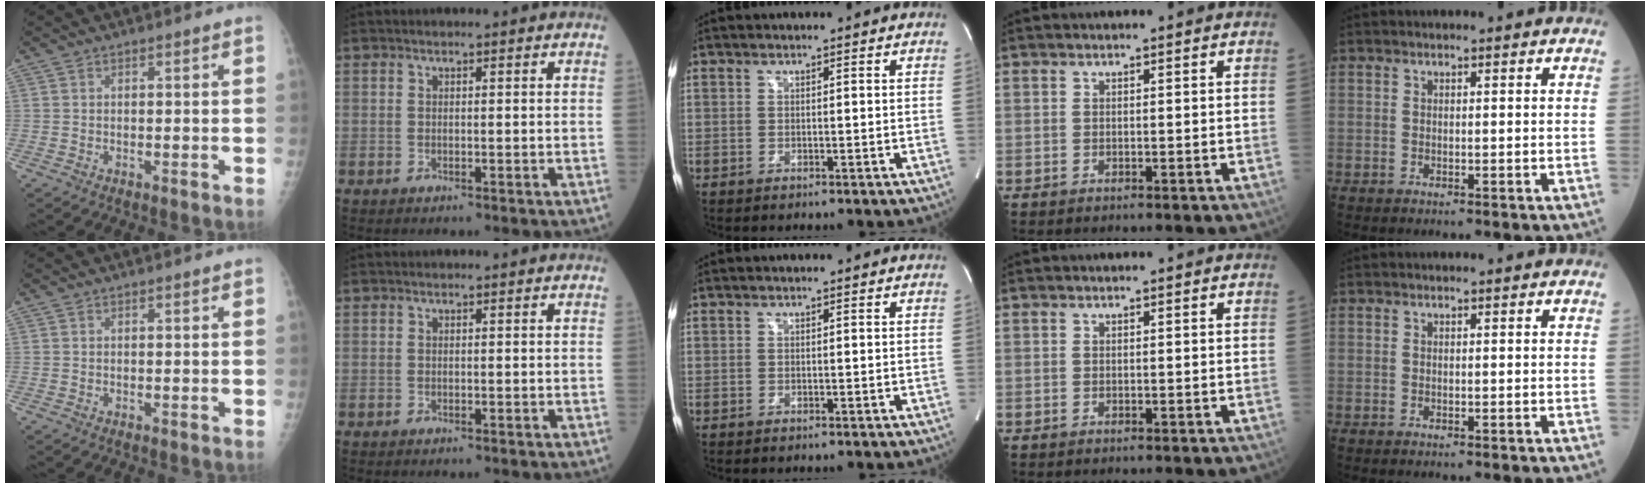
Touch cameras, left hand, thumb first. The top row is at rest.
{}